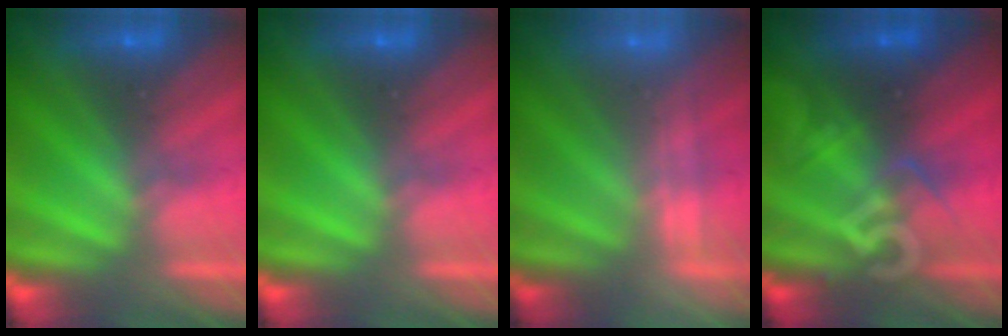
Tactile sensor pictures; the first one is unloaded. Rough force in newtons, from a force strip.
{"total": 0.0}
{"total": 2.2}
{"total": 2.9}